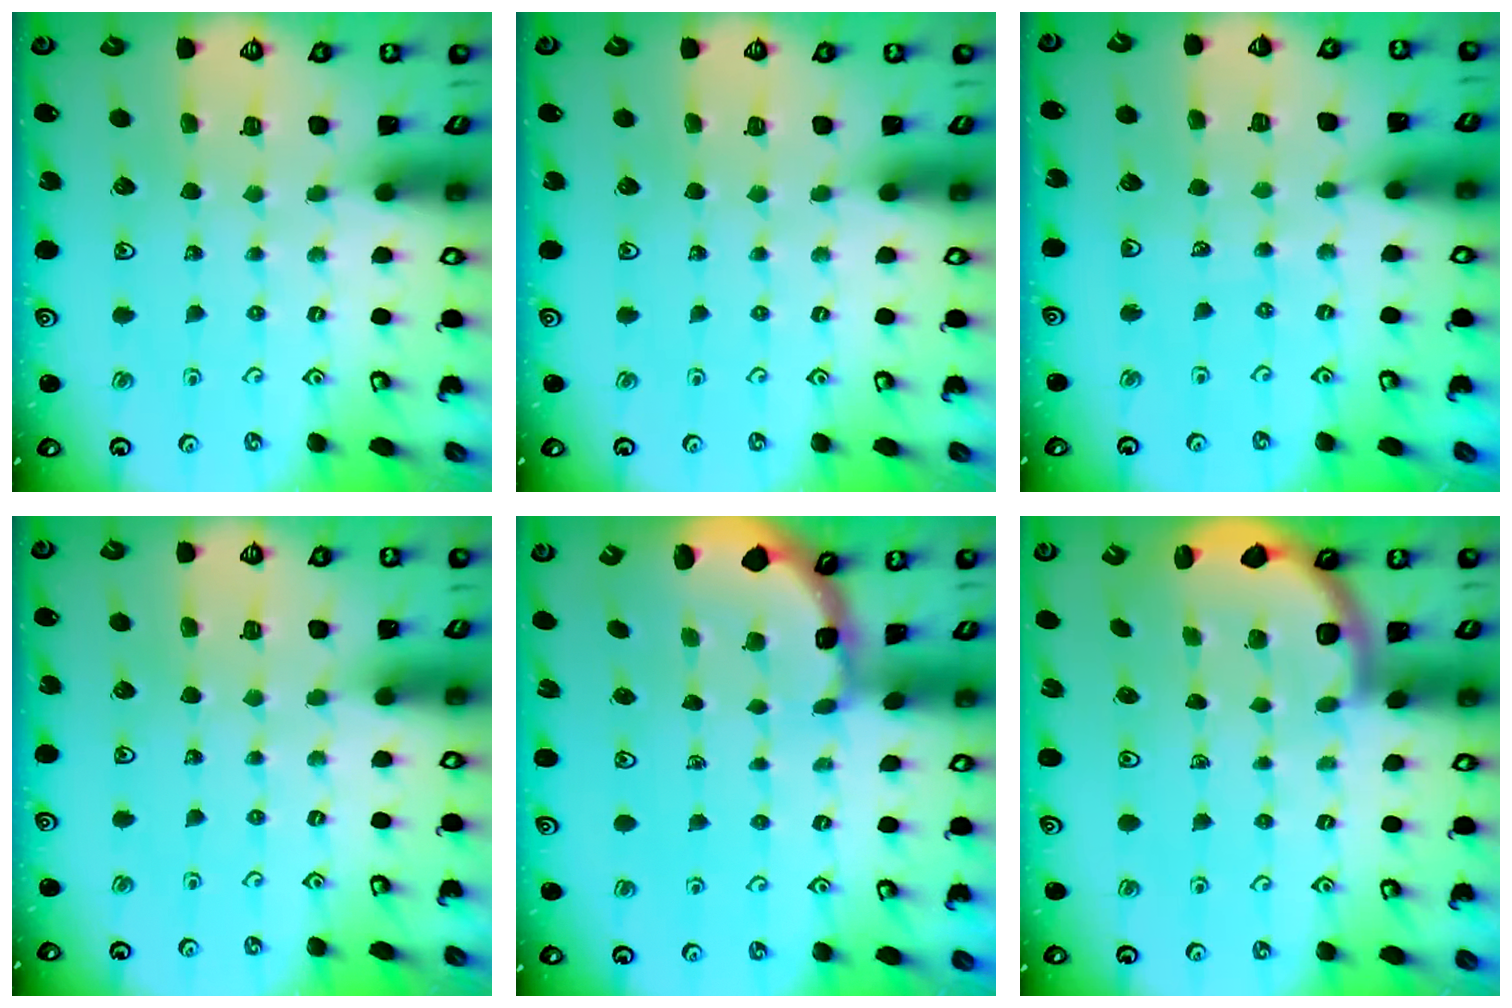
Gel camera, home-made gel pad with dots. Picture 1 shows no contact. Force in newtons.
{"total": 0.0}
{"total": 5.0, "press": 4.6, "slide": 1.9}
{"total": 0.0}
{"total": 1.2, "press": 1.1, "slide": 0.5}
{"total": 2.6, "press": 2.5, "slide": 0.6}